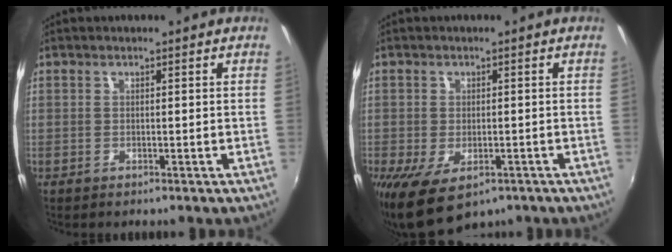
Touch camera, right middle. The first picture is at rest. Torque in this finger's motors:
{"motor_torque": [1.63, -0.51, 0.34, 0.21]}